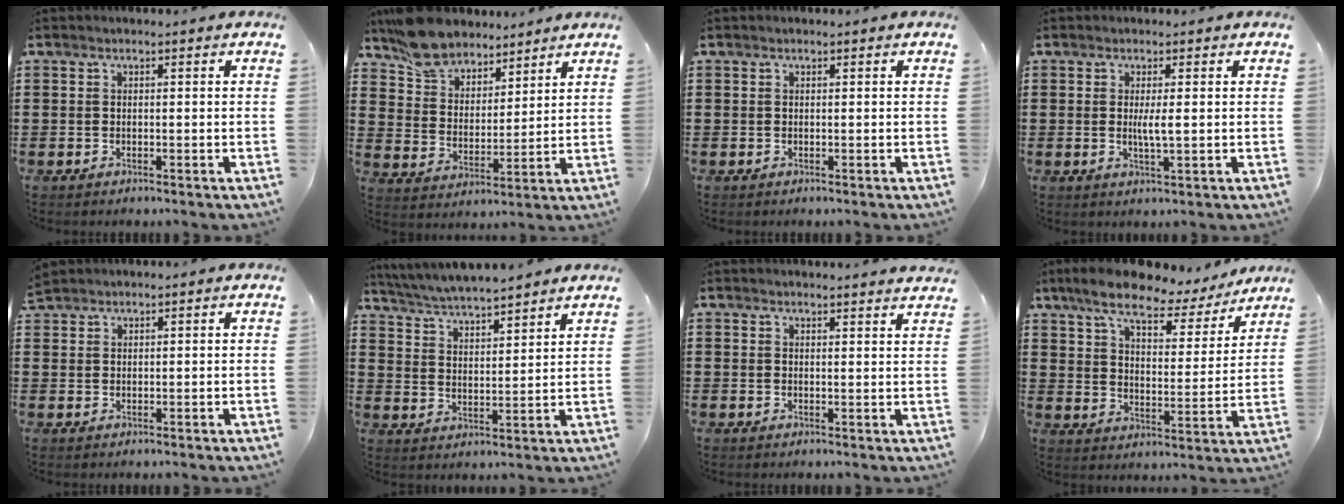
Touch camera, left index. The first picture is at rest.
{"total": 8.6, "force": [7.7, 3.4, 1.6], "torque": [-0.072, -0.026, 0.148]}
{"total": 0.0}
{"total": 2.7, "force": [0.3, 0.3, 2.7], "torque": [-0.052, -0.004, 0.004]}
{"total": 1.8, "force": [1.7, 0.4, 0.1], "torque": [-0.005, 0.002, 0.034]}
{"total": 5.0, "force": [5.0, -0.1, 0.7], "torque": [-0.037, -0.026, 0.087]}
{"total": 2.1, "force": [2.1, -0.2, 0.1], "torque": [-0.008, -0.005, 0.041]}
{"total": 8.4, "force": [7.2, 1.8, 3.9], "torque": [-0.099, -0.034, 0.123]}